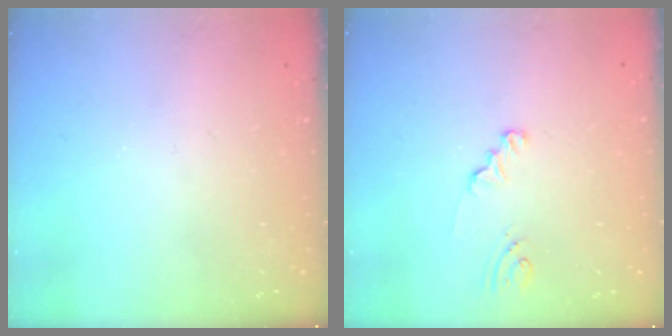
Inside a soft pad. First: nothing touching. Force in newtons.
{"total": 1.8, "press": 1.8, "slide": 0.2}